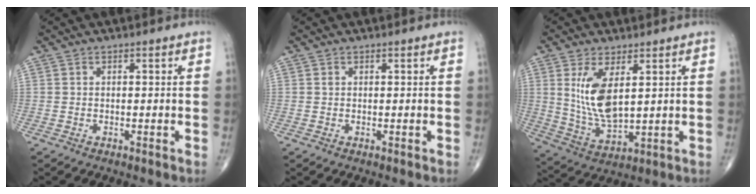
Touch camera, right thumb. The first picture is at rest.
{"total": 0.0}
{"total": 10.5, "force": [3.0, 4.5, 9.0], "torque": [-0.177, -0.026, 0.073]}